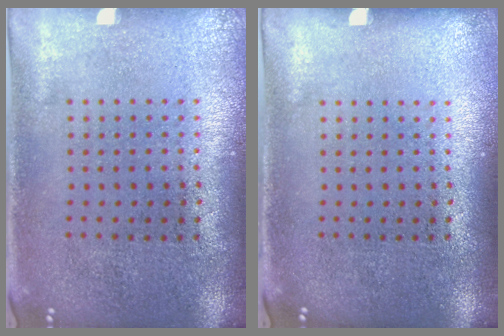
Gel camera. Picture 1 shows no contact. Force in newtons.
{"total": 0.0}